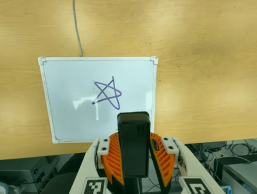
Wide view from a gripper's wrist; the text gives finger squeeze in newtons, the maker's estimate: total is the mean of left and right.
{"total": 8.7, "left": 8.0, "right": 9.3}